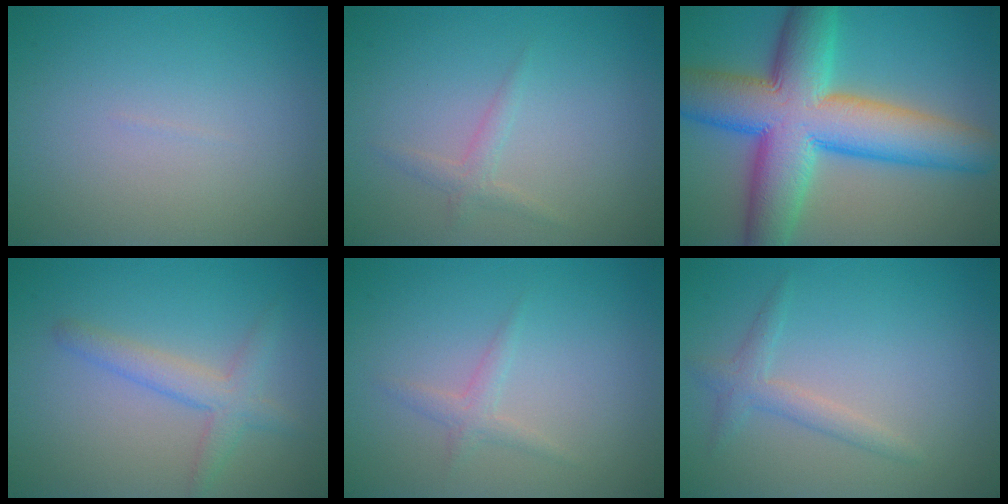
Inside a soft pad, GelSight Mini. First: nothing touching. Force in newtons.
{"total": 1.3, "press": 1.3, "slide": 0.0}
{"total": 13.0, "press": 13.0, "slide": 0.2}
{"total": 2.8, "press": 2.8, "slide": 0.1}
{"total": 1.4, "press": 1.4, "slide": 0.0}
{"total": 1.9, "press": 1.9, "slide": 0.0}